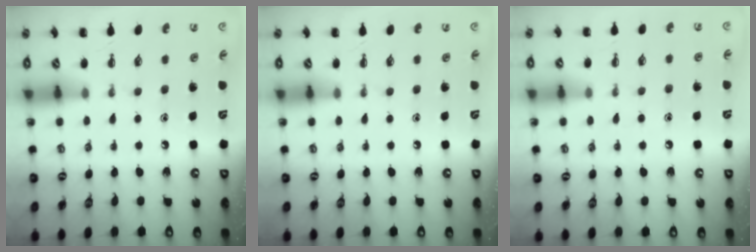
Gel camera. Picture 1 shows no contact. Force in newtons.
{"total": 0.0}
{"total": 5.0, "press": 4.8, "slide": 1.4}